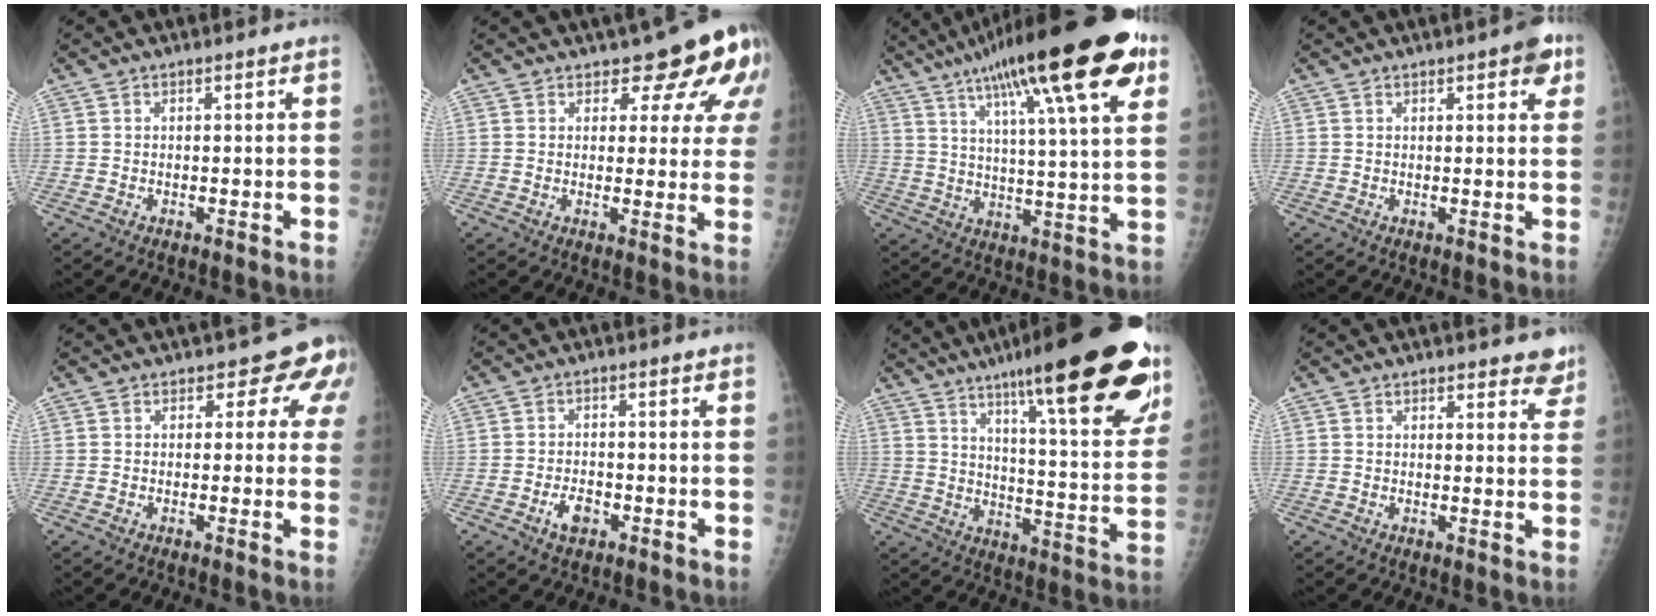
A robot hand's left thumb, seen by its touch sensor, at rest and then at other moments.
{"total": 9.6, "force": [6.7, 4.2, 5.3], "torque": [-0.024, -0.037, 0.069]}
{"total": 25.5, "force": [13.4, 5.0, 21.1], "torque": [-0.325, -0.010, 0.203]}
{"total": 4.5, "force": [2.3, 1.6, 3.5], "torque": [-0.028, -0.004, 0.021]}
{"total": 5.6, "force": [2.5, 3.9, 3.3], "torque": [0.002, -0.005, 0.009]}
{"total": 3.7, "force": [-1.8, 2.2, 2.4], "torque": [-0.037, 0.009, -0.030]}
{"total": 29.0, "force": [17.7, 5.4, 22.3], "torque": [-0.289, -0.052, 0.256]}
{"total": 5.0, "force": [4.2, 2.1, 1.8], "torque": [0.017, -0.021, 0.042]}